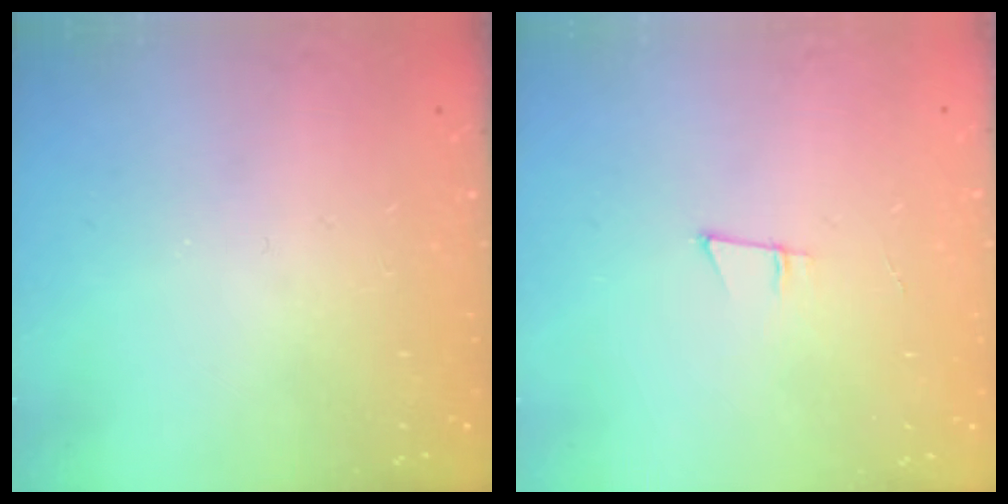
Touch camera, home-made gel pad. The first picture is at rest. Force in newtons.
{"total": 5.7, "press": 4.9, "slide": 2.8}